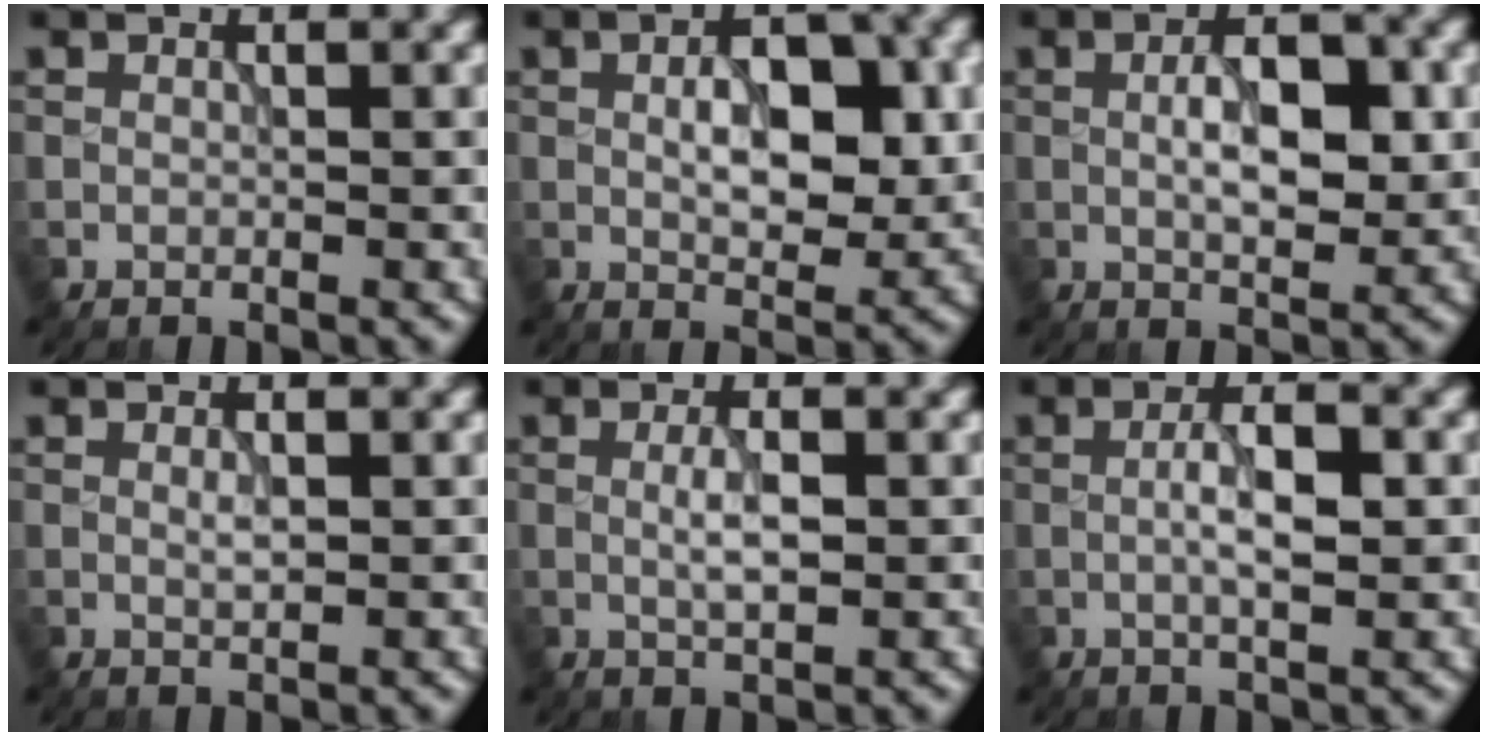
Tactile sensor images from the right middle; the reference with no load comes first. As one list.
[{"total": 5.7, "force": [0.4, 2.8, 4.9], "torque": [-0.076, 0.001, 0.008]}, {"total": 4.9, "force": [0.2, 2.1, 4.5], "torque": [-0.079, 0.002, 0.005]}, {"total": 0.9, "force": [0.1, 0.3, 0.8], "torque": [-0.018, -0.001, 0.003]}, {"total": 2.3, "force": [0.0, 0.6, 2.2], "torque": [-0.046, 0.000, 0.000]}, {"total": 3.5, "force": [-0.1, 0.9, 3.4], "torque": [-0.064, 0.004, -0.003]}]